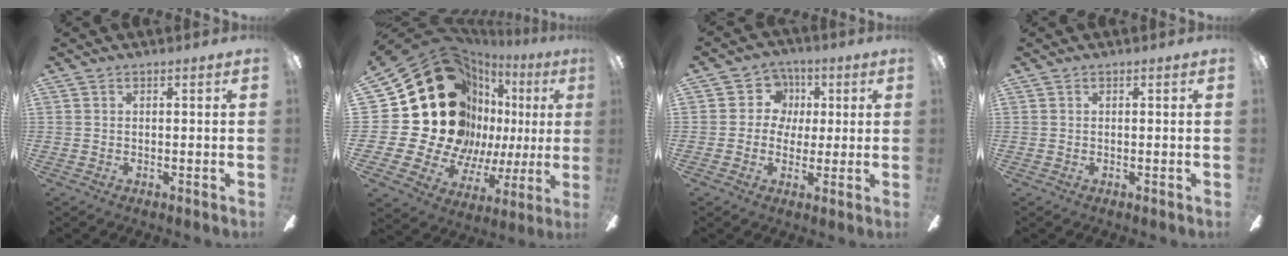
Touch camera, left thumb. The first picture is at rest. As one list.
[{"total": 34.4, "force": [7.5, 25.7, 21.7], "torque": [-0.415, -0.078, 0.208]}, {"total": 7.6, "force": [1.0, 7.4, 1.6], "torque": [-0.024, 0.007, 0.016]}, {"total": 0.0}]